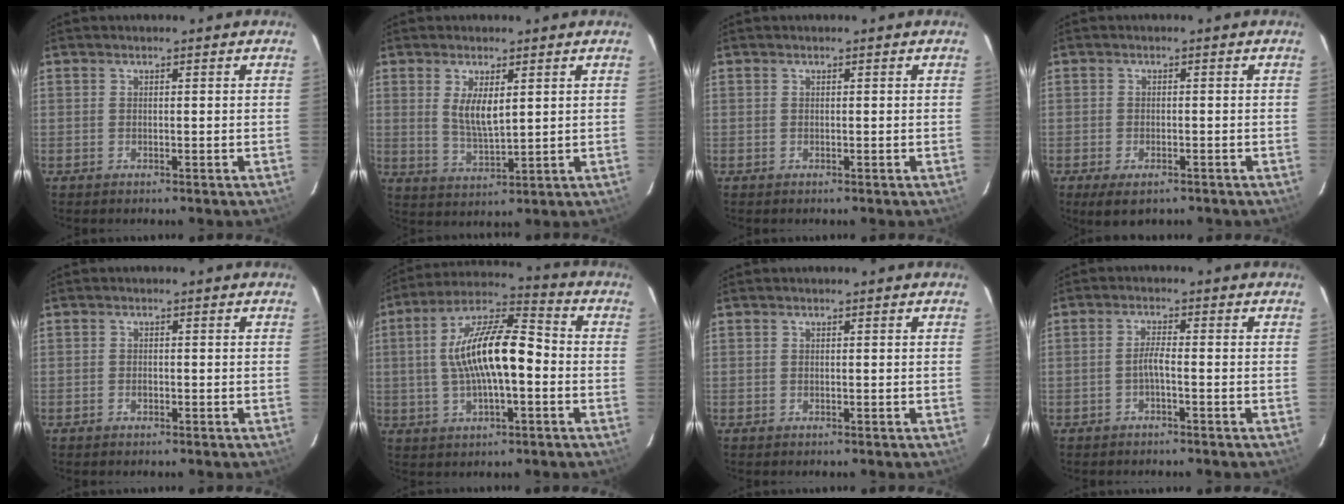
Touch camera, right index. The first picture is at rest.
{"total": 6.1, "force": [1.7, 2.1, 5.4], "torque": [-0.098, -0.009, 0.039]}
{"total": 0.0}
{"total": 4.9, "force": [-3.2, 2.1, 3.0], "torque": [-0.066, -0.019, -0.053]}
{"total": 0.9, "force": [-0.5, 0.6, 0.4], "torque": [-0.006, 0.001, -0.008]}
{"total": 15.0, "force": [-1.0, 4.9, 14.2], "torque": [-0.260, 0.019, -0.022]}
{"total": 0.0}
{"total": 2.1, "force": [-1.1, 0.0, 1.8], "torque": [-0.036, 0.004, -0.021]}